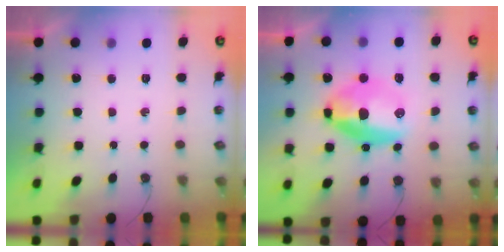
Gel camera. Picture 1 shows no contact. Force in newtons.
{"total": 14.2, "press": 14.1, "slide": 2.3}